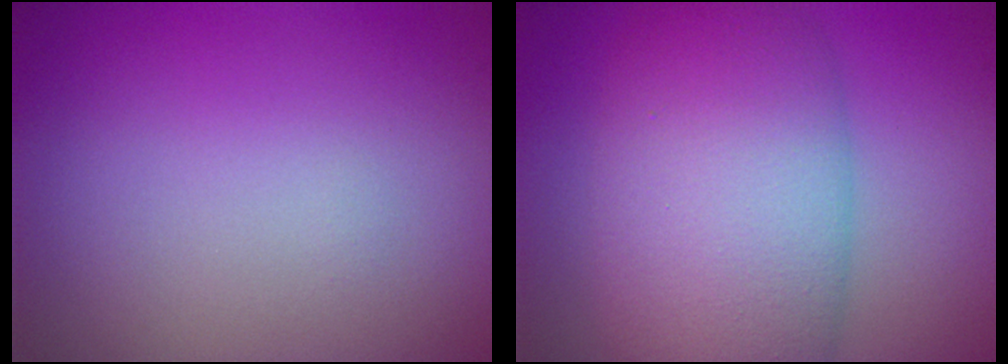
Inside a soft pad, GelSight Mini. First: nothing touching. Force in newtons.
{"total": 10.2, "press": 10.2, "slide": 0.3}